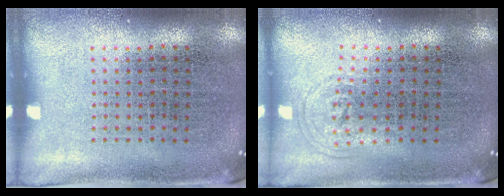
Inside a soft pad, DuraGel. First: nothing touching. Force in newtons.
{"total": 0.7, "press": 0.5, "slide": 0.5}